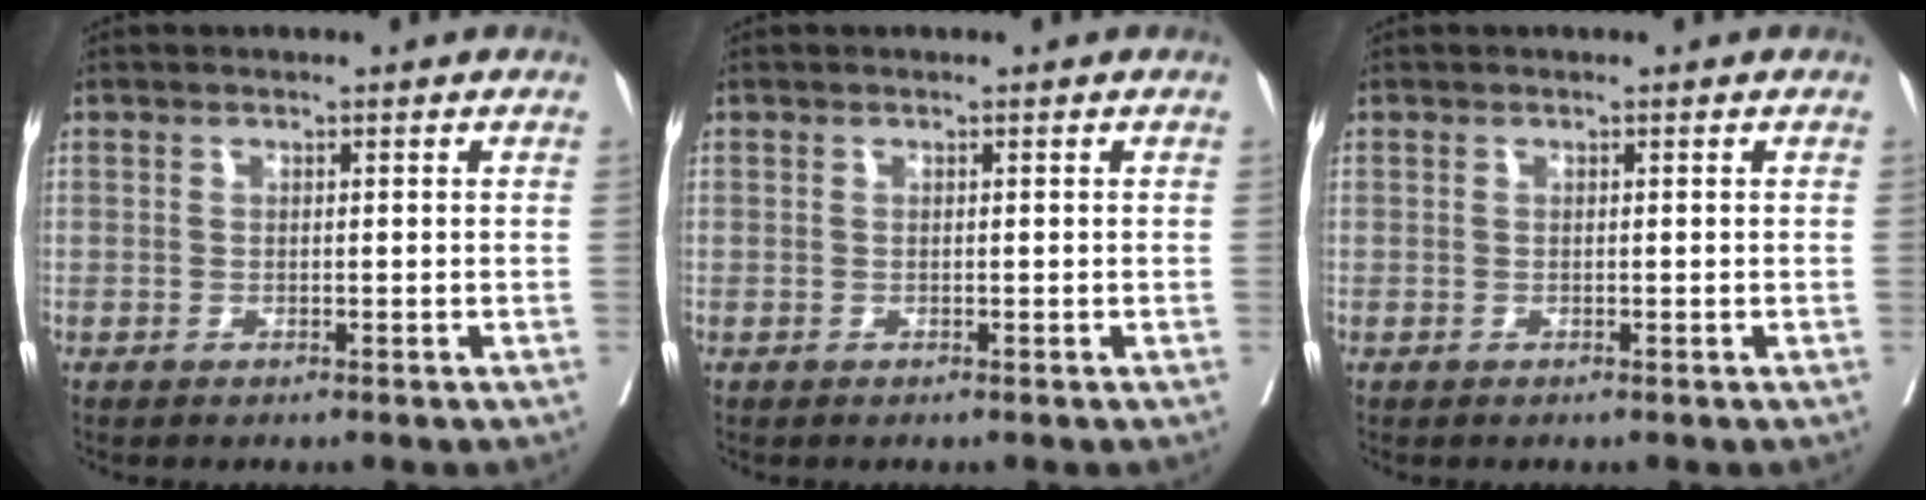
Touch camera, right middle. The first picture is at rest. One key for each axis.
{"total": 0.0}
{"total": 0.0}